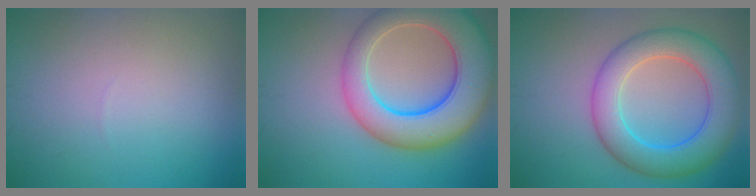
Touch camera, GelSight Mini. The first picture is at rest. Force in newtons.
{"total": 10.5, "press": 10.5, "slide": 0.5}
{"total": 8.0, "press": 8.0, "slide": 0.3}